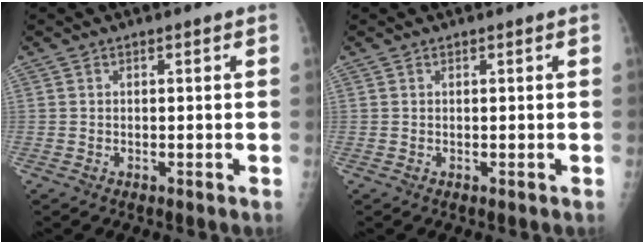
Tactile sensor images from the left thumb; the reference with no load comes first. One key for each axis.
{"total": 0.0}